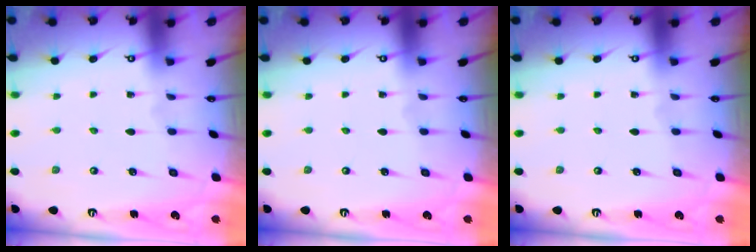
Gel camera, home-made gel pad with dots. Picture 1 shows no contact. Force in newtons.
{"total": 0.0}
{"total": 0.0}